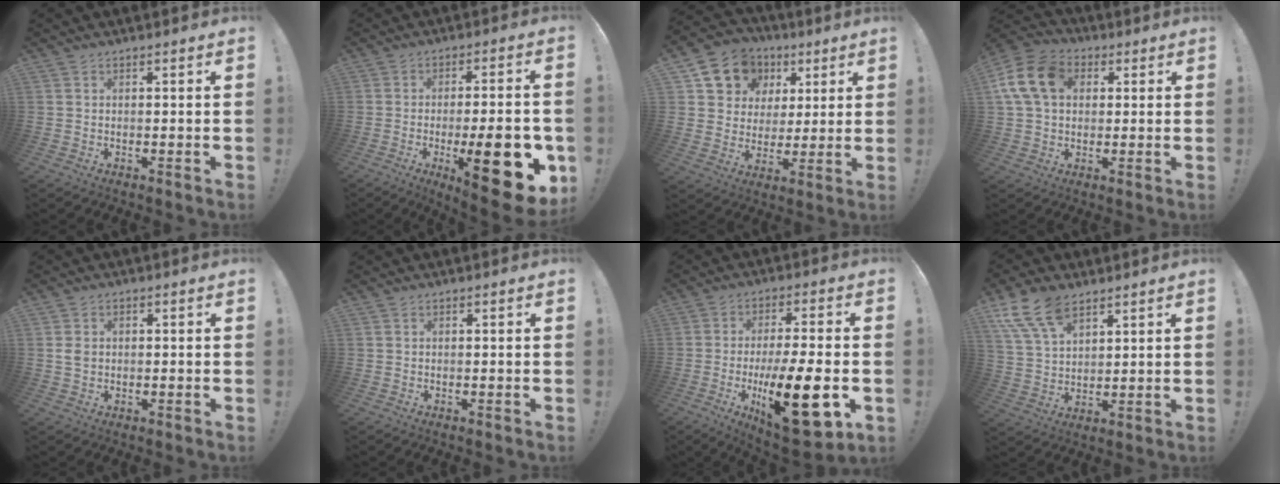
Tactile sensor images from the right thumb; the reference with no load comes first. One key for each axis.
{"total": 20.7, "fx": -6.5, "fy": 6.2, "fz": 18.6, "tx": -0.246, "ty": 0.020, "tz": -0.086}
{"total": 12.3, "fx": 5.7, "fy": 10.3, "fz": 3.6, "tx": -0.060, "ty": -0.029, "tz": 0.118}
{"total": 14.5, "fx": 3.7, "fy": 10.9, "fz": 8.8, "tx": -0.164, "ty": 0.007, "tz": 0.076}
{"total": 2.1, "fx": 0.0, "fy": 1.7, "fz": 1.2, "tx": -0.019, "ty": 0.006, "tz": 0.000}
{"total": 0.0}
{"total": 22.6, "fx": -6.0, "fy": 7.0, "fz": 20.6, "tx": -0.322, "ty": 0.022, "tz": -0.083}
{"total": 12.0, "fx": 7.9, "fy": 6.3, "fz": 6.5, "tx": -0.137, "ty": -0.023, "tz": 0.156}